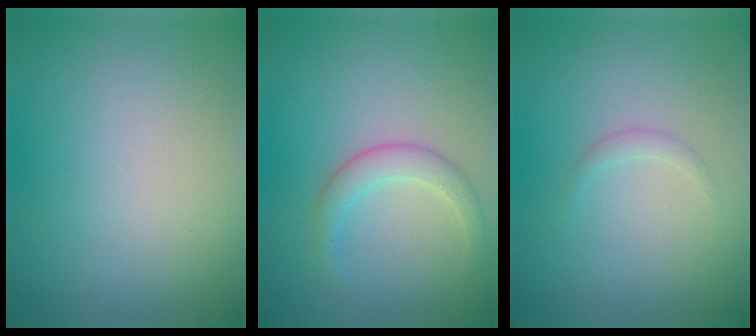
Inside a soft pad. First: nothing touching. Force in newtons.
{"total": 2.3, "press": 2.3, "slide": 0.1}
{"total": 0.8, "press": 0.8, "slide": 0.1}